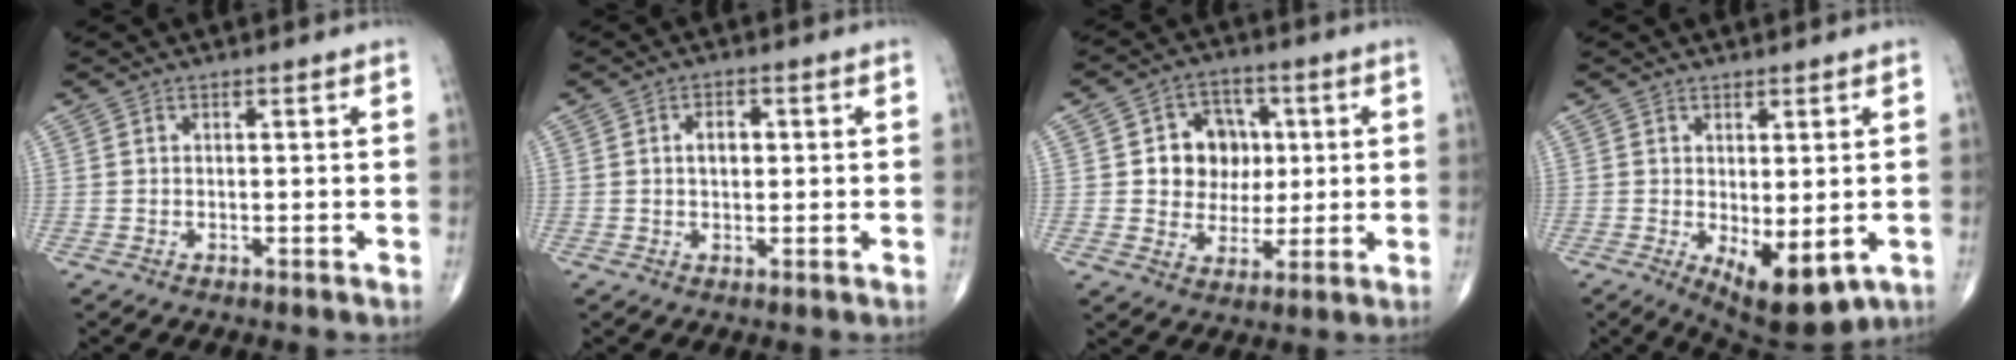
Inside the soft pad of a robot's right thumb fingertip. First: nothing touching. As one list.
[{"total": 3.2, "force": [0.4, 2.1, 2.4], "torque": [-0.034, 0.005, 0.006]}, {"total": 10.6, "force": [1.5, 9.2, 5.0], "torque": [-0.018, 0.005, 0.027]}, {"total": 9.2, "force": [-2.1, 3.9, 8.0], "torque": [-0.104, -0.016, -0.015]}]